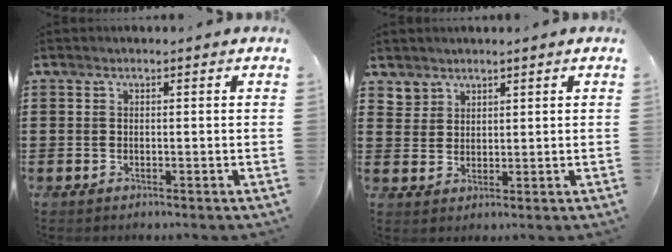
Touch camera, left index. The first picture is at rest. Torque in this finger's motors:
{"motor_torque": [0.32, -0.41, -0.01, 0.00]}